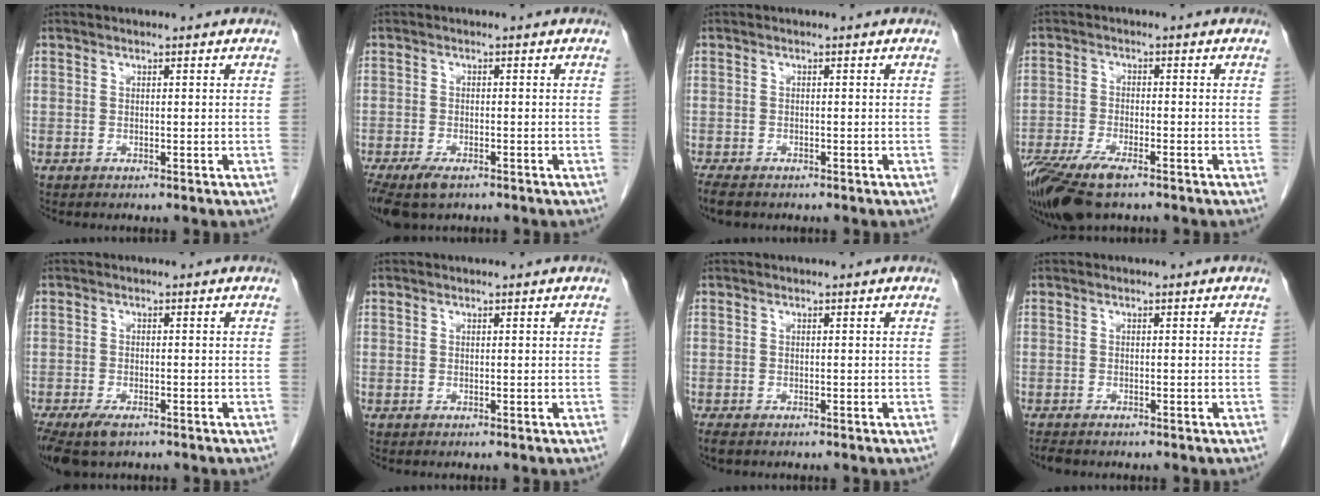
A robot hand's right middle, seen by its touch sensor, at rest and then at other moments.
{"total": 6.2, "force": [-4.3, 2.5, 3.7], "torque": [-0.067, -0.011, -0.073]}
{"total": 3.9, "force": [-3.1, 1.5, 1.9], "torque": [-0.037, -0.010, -0.047]}
{"total": 10.4, "force": [-7.2, 3.0, 6.9], "torque": [-0.127, -0.022, -0.126]}
{"total": 5.9, "force": [-4.1, 2.3, 3.5], "torque": [-0.066, -0.011, -0.069]}
{"total": 0.0}
{"total": 2.2, "force": [-1.7, 1.0, 1.1], "torque": [-0.024, -0.006, -0.024]}
{"total": 2.1, "force": [-1.8, 0.7, 0.9], "torque": [-0.019, -0.006, -0.024]}